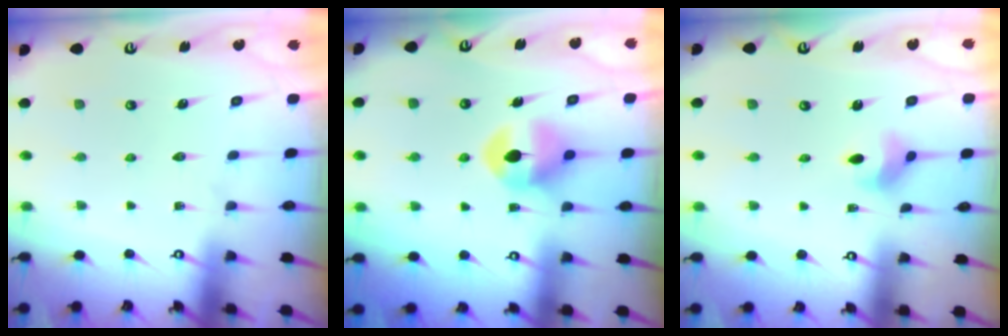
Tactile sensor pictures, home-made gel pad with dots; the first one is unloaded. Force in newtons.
{"total": 9.2, "press": 9.2, "slide": 0.6}
{"total": 3.8, "press": 3.8, "slide": 0.5}